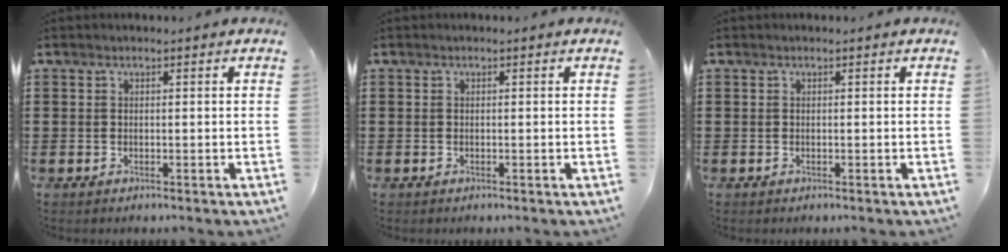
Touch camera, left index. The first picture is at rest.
{"total": 0.0}
{"total": 0.0}